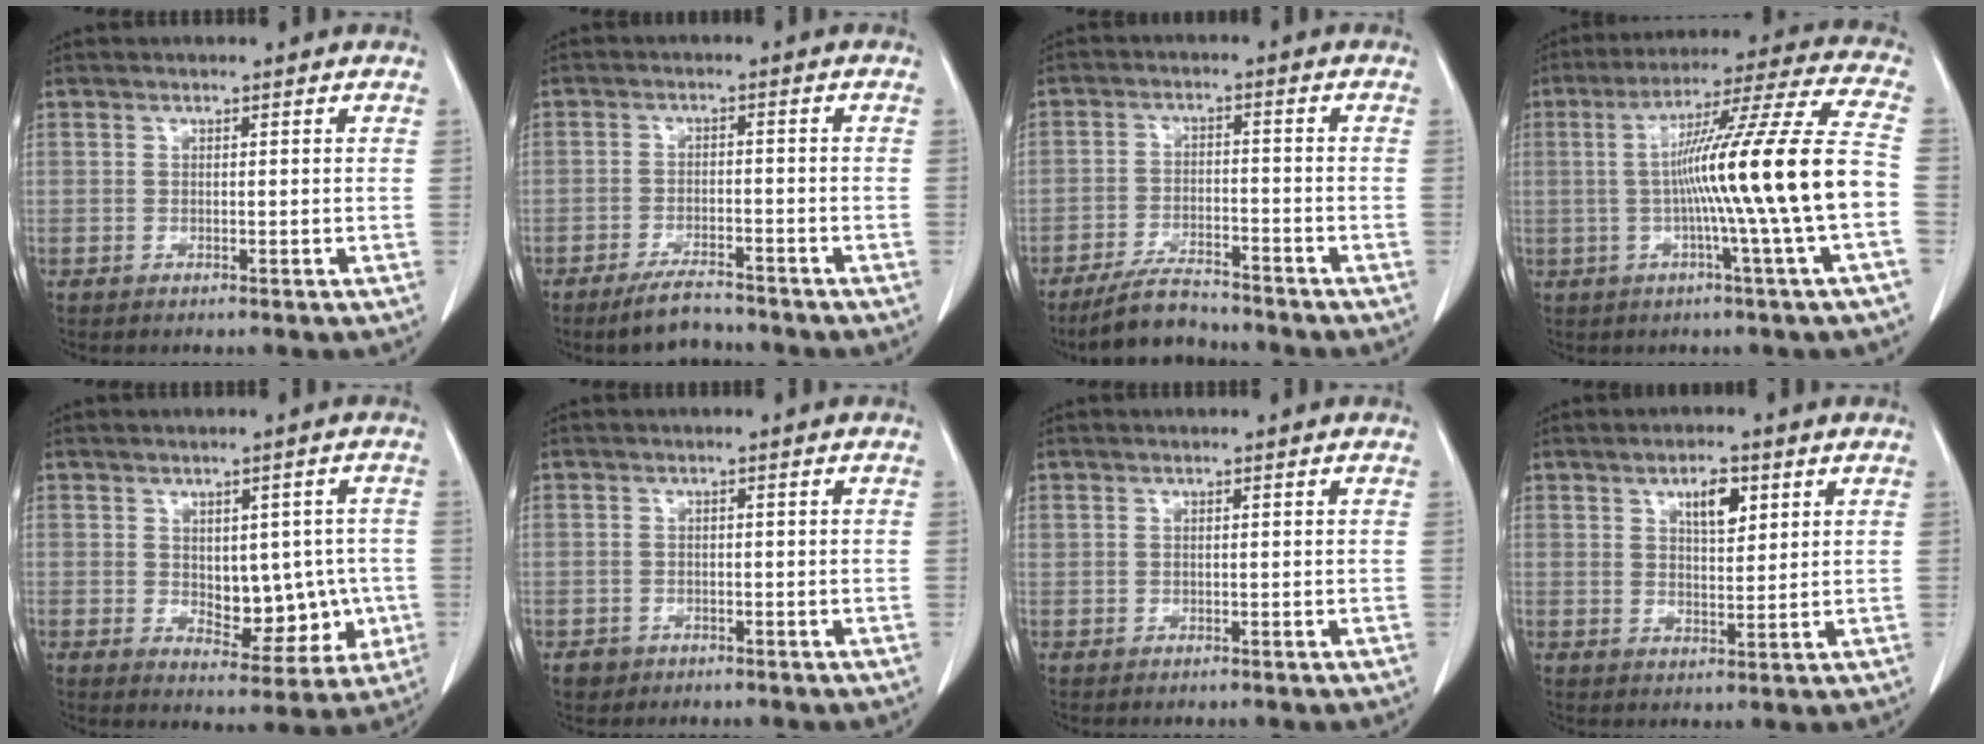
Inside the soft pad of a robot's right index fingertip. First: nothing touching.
{"total": 5.1, "force": [-4.5, 1.1, 2.2], "torque": [-0.044, -0.008, -0.078]}
{"total": 6.7, "force": [-6.2, 1.3, 2.3], "torque": [-0.044, -0.014, -0.110]}
{"total": 18.0, "force": [-2.3, -2.4, 17.7], "torque": [-0.278, 0.006, -0.048]}
{"total": 9.0, "force": [-0.5, 5.2, 7.3], "torque": [-0.078, 0.010, 0.013]}
{"total": 1.8, "force": [-1.1, 1.5, 0.0], "torque": [-0.005, 0.005, -0.016]}
{"total": 0.0}
{"total": 4.8, "force": [2.3, 1.8, 3.8], "torque": [-0.065, -0.001, 0.041]}